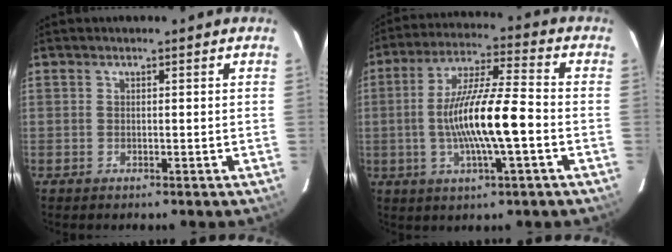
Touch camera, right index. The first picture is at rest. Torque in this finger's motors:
{"motor_torque": [1.53, -0.61, 0.75, 0.21]}